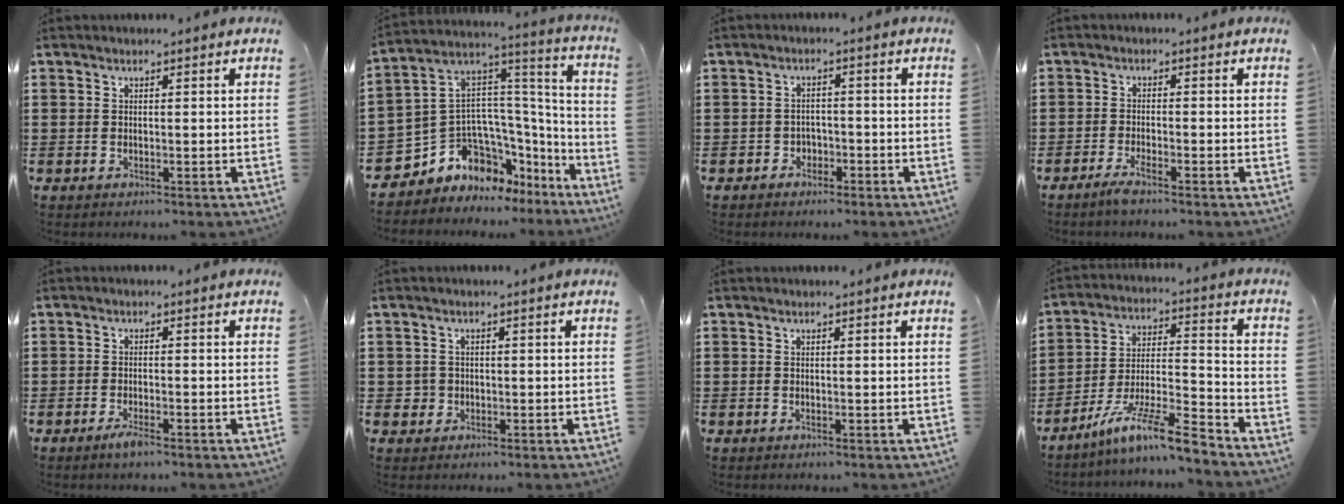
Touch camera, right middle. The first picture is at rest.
{"total": 7.8, "force": [-4.7, 5.9, 2.1], "torque": [-0.086, -0.027, -0.092]}
{"total": 2.2, "force": [-1.8, 1.3, 0.0], "torque": [-0.010, 0.001, -0.041]}
{"total": 2.1, "force": [-1.7, -0.2, 1.2], "torque": [-0.026, -0.001, -0.033]}
{"total": 2.1, "force": [-1.5, 0.2, 1.5], "torque": [-0.031, -0.004, -0.029]}
{"total": 2.0, "force": [-0.4, 2.0, 0.2], "torque": [-0.012, 0.006, -0.013]}
{"total": 0.0}
{"total": 10.7, "force": [-8.8, 0.6, 6.0], "torque": [-0.108, 0.011, -0.172]}